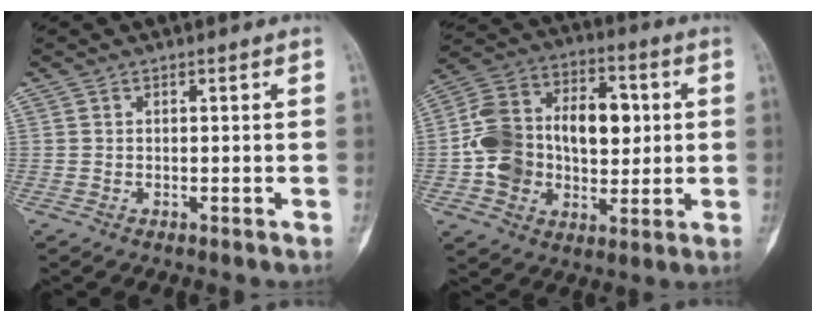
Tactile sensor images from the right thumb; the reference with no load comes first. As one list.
[{"total": 19.5, "force": [0.7, 13.6, 14.0], "torque": [-0.208, 0.034, 0.014]}]